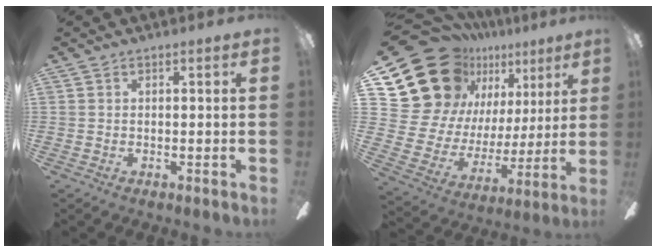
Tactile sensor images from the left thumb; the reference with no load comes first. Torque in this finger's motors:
{"motor_torque": [2.09, 2.09, 1.38, -1.39, 0.11]}